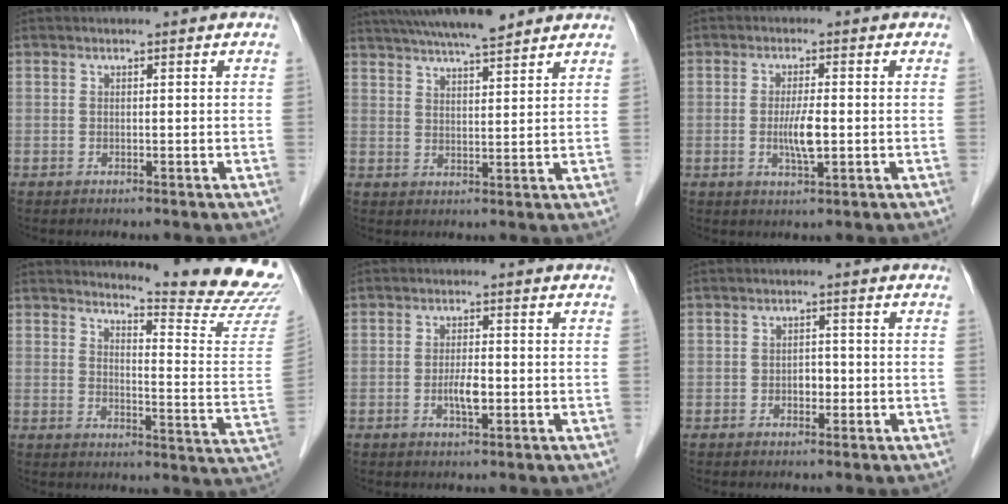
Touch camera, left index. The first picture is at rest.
{"total": 12.5, "force": [10.9, 1.4, 6.1], "torque": [-0.104, 0.027, 0.167]}
{"total": 4.1, "force": [-0.6, 0.6, 4.0], "torque": [-0.081, -0.007, -0.008]}
{"total": 16.1, "force": [15.7, -1.3, 3.4], "torque": [-0.048, -0.137, 0.174]}
{"total": 3.0, "force": [-0.8, 0.7, 2.7], "torque": [-0.054, 0.000, -0.012]}
{"total": 1.8, "force": [-0.5, 1.2, 1.3], "torque": [-0.017, 0.005, -0.007]}